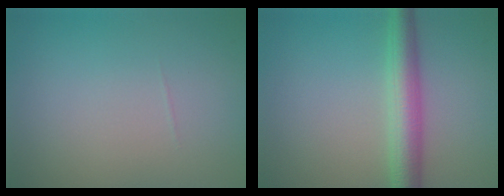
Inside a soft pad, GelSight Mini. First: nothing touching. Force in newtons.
{"total": 4.4, "press": 4.4, "slide": 0.0}